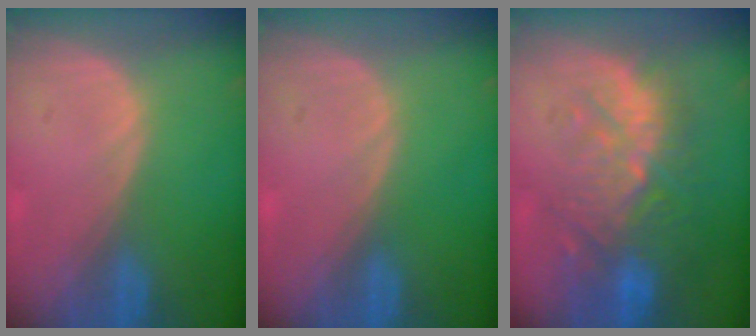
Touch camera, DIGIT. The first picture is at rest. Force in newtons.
{"total": 0.0}
{"total": 11.0, "press": 9.9, "slide": 4.7}